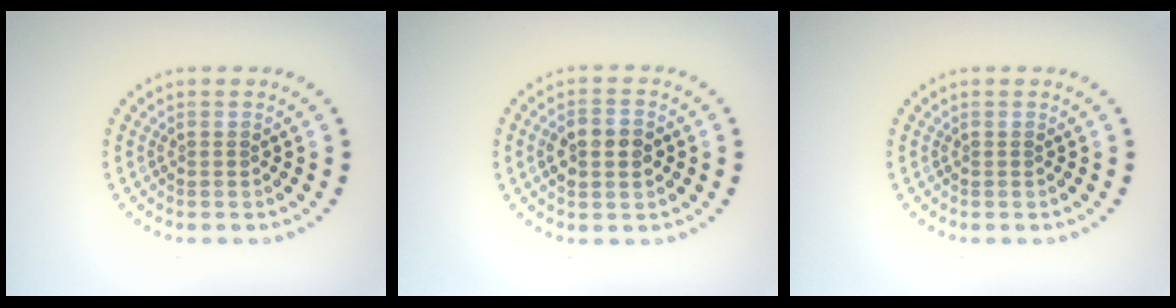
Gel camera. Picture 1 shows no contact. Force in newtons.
{"total": 3.5, "press": 3.5, "slide": 0.2}
{"total": 0.0}